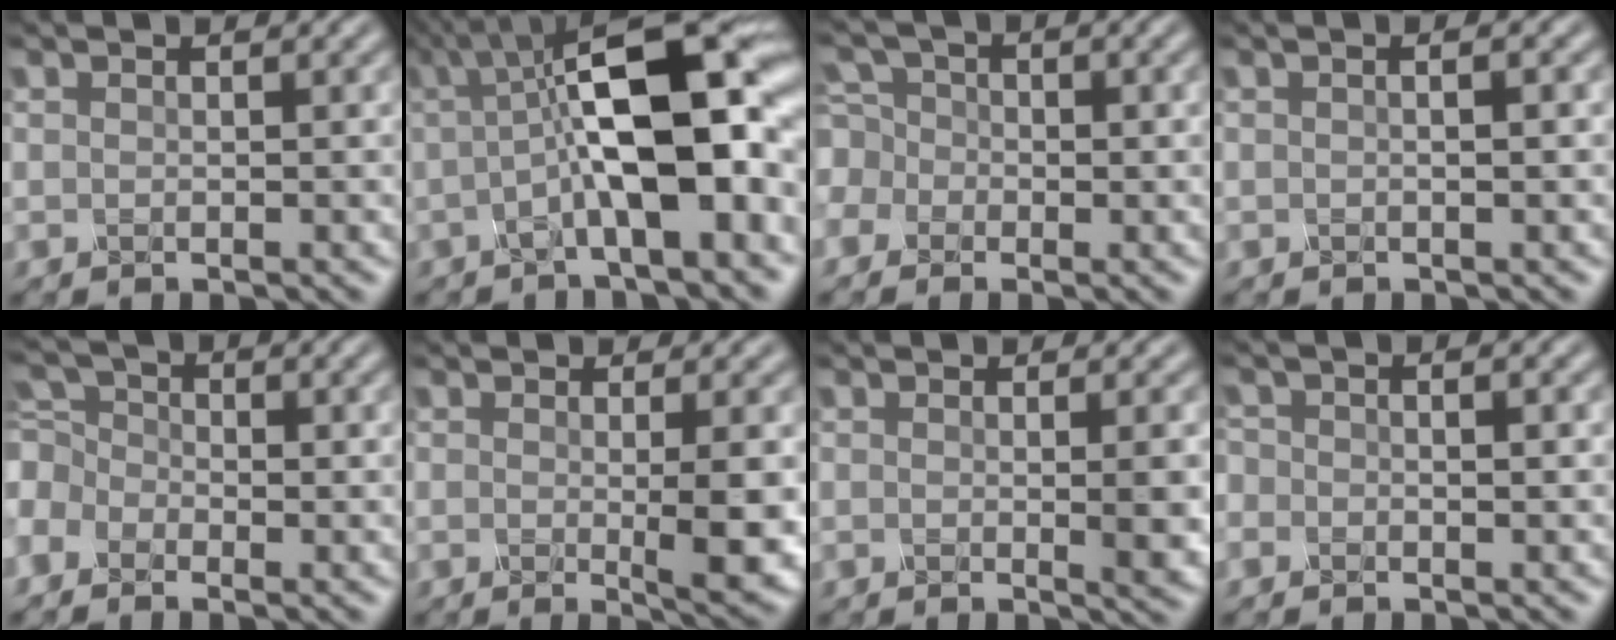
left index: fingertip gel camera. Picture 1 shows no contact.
{"total": 11.9, "force": [0.4, 3.8, 11.3], "torque": [-0.165, 0.021, -0.002]}
{"total": 4.4, "force": [-1.1, 4.1, 1.3], "torque": [-0.025, 0.021, -0.047]}
{"total": 1.8, "force": [0.4, 0.7, 1.6], "torque": [-0.007, -0.001, -0.007]}
{"total": 4.2, "force": [-1.7, 3.2, 2.1], "torque": [-0.045, 0.009, -0.041]}
{"total": 5.0, "force": [-0.4, 0.9, 4.9], "torque": [-0.070, -0.007, -0.002]}
{"total": 3.5, "force": [-0.1, 0.9, 3.4], "torque": [-0.037, -0.001, -0.002]}
{"total": 1.4, "force": [-0.4, 1.1, 0.8], "torque": [-0.009, 0.009, -0.013]}